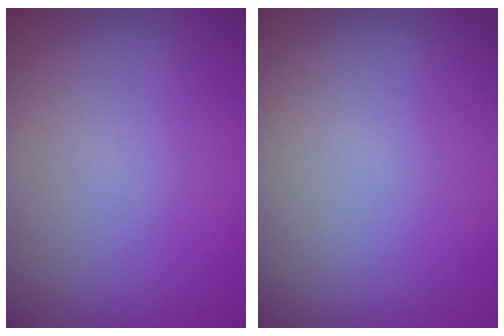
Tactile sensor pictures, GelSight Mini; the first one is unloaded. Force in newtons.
{"total": 0.0}